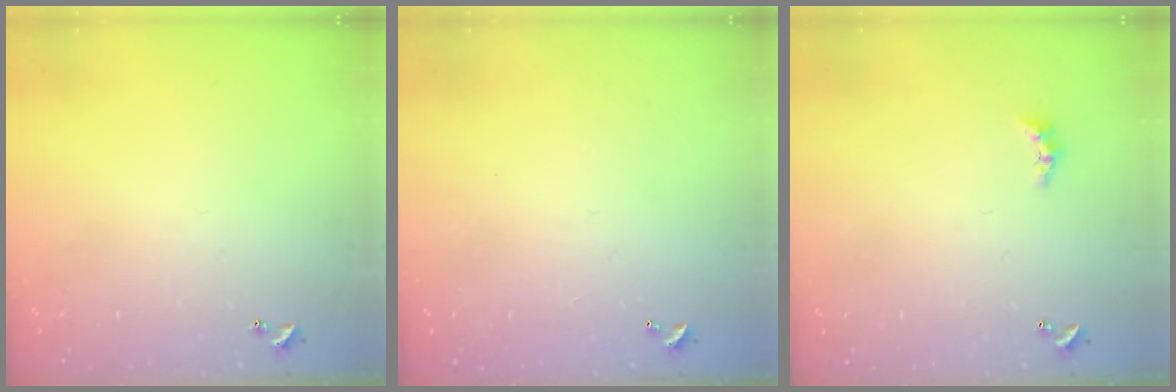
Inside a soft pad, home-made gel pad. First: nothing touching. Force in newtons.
{"total": 2.8, "press": 2.8, "slide": 0.1}
{"total": 2.2, "press": 2.2, "slide": 0.6}